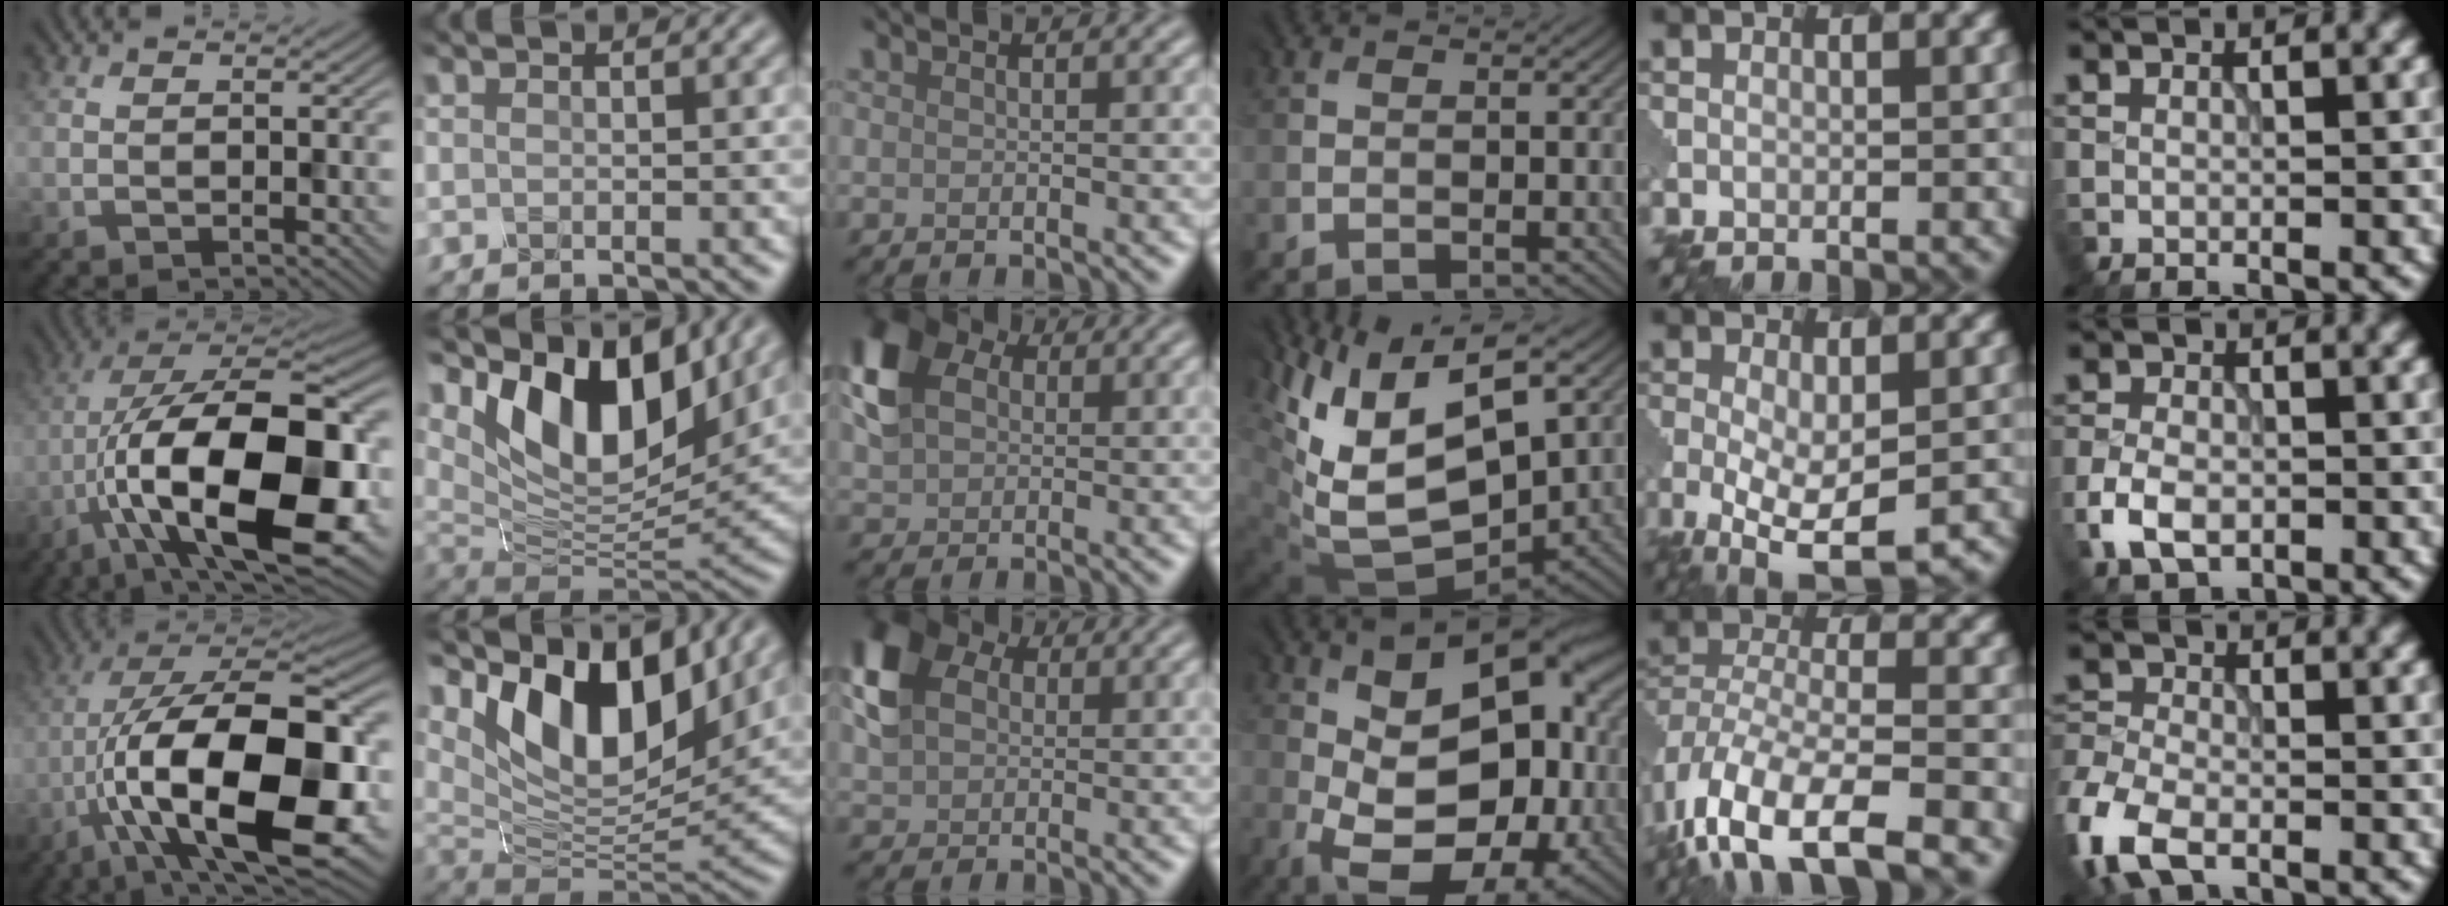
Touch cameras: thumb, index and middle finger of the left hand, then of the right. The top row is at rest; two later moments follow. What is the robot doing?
{"motion": "dispense", "object": "toothpaste"}